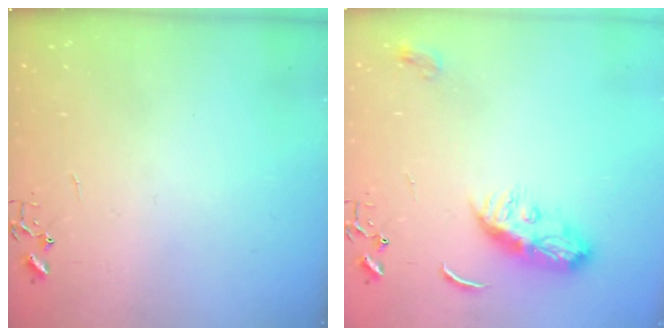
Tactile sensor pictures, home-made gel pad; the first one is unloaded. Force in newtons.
{"total": 10.9, "press": 10.9, "slide": 0.7}